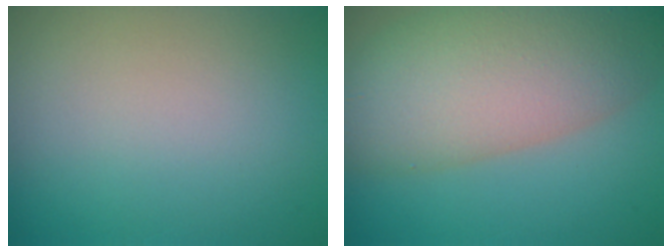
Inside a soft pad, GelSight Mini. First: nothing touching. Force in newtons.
{"total": 10.3, "press": 10.3, "slide": 0.5}